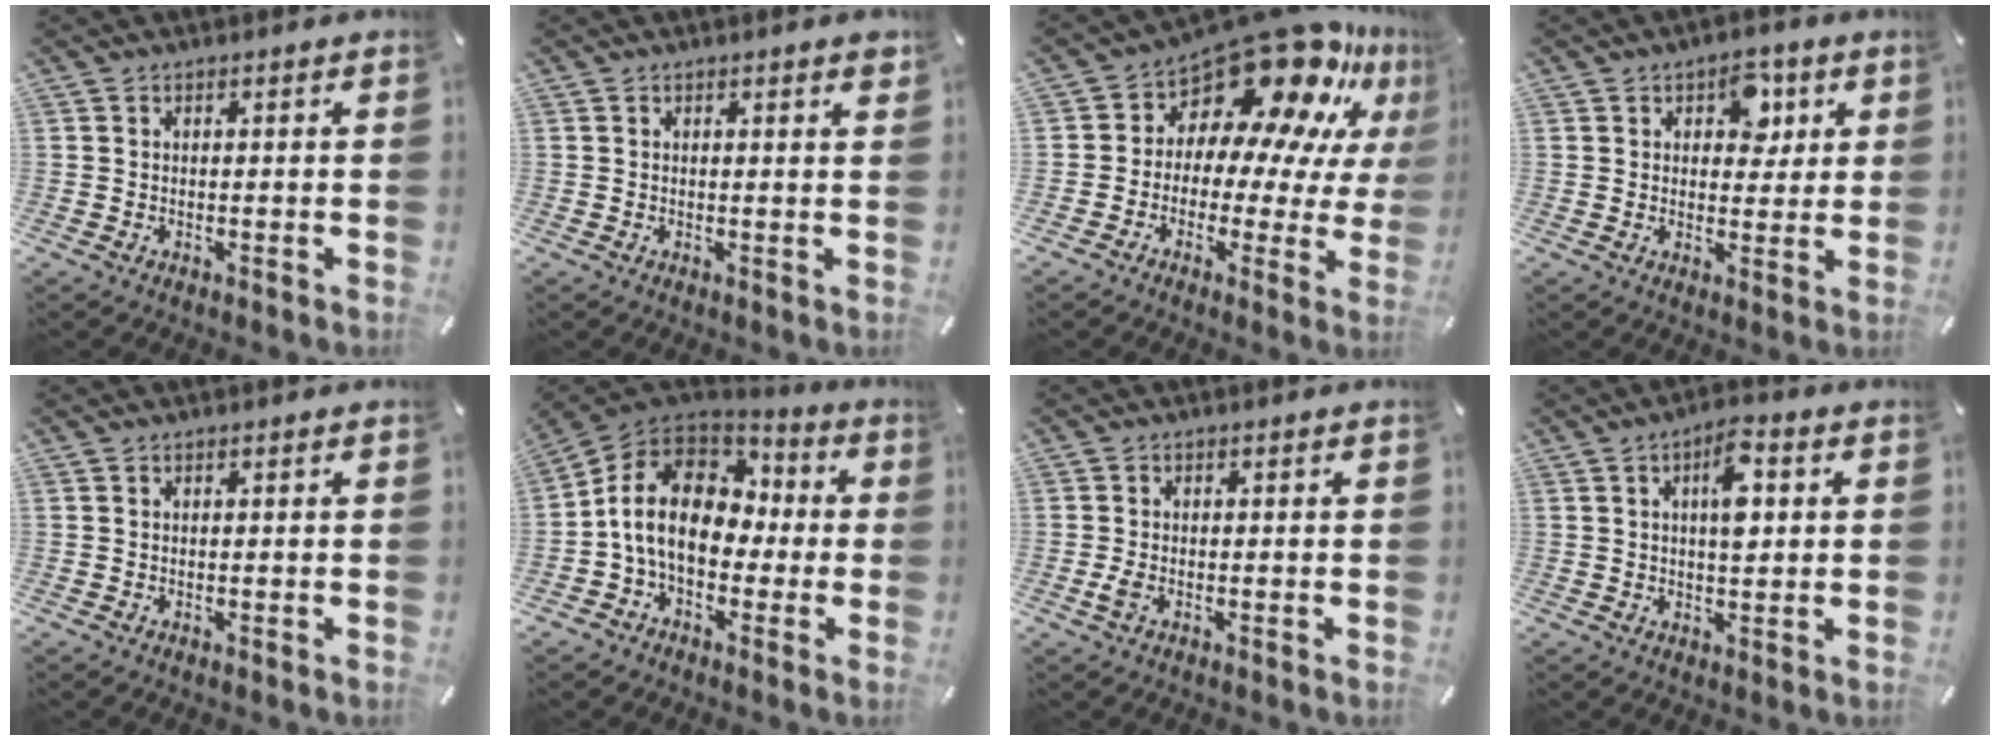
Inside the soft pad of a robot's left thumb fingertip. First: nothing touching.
{"total": 1.1, "force": [0.6, 0.1, 0.9], "torque": [-0.010, -0.003, 0.008]}
{"total": 18.8, "force": [13.0, 8.9, 10.2], "torque": [-0.157, -0.117, 0.221]}
{"total": 7.5, "force": [2.9, 5.1, 4.6], "torque": [-0.046, -0.005, 0.042]}
{"total": 0.0}
{"total": 14.1, "force": [-1.4, 10.7, 9.2], "torque": [-0.190, 0.024, -0.027]}
{"total": 2.4, "force": [-0.8, 1.3, 1.8], "torque": [-0.045, -0.004, -0.017]}
{"total": 7.8, "force": [1.9, 3.6, 6.7], "torque": [-0.093, -0.004, 0.023]}